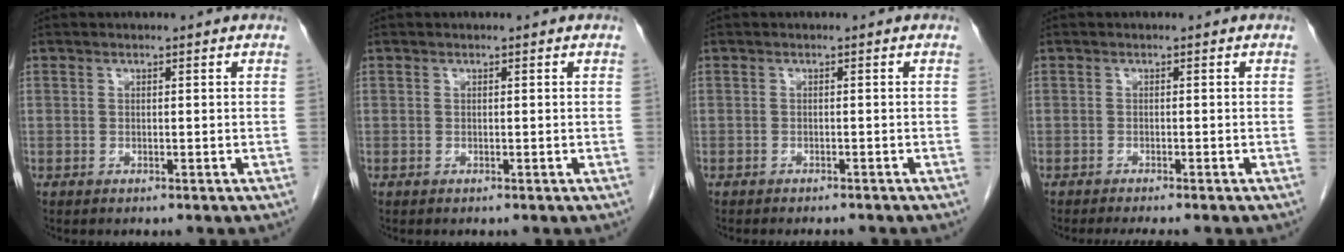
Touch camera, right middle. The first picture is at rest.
{"total": 0.0}
{"total": 2.4, "force": [-2.2, 0.6, 0.7], "torque": [-0.007, -0.004, -0.025]}
{"total": 3.3, "force": [-2.9, 0.0, 1.7], "torque": [-0.017, -0.005, -0.041]}